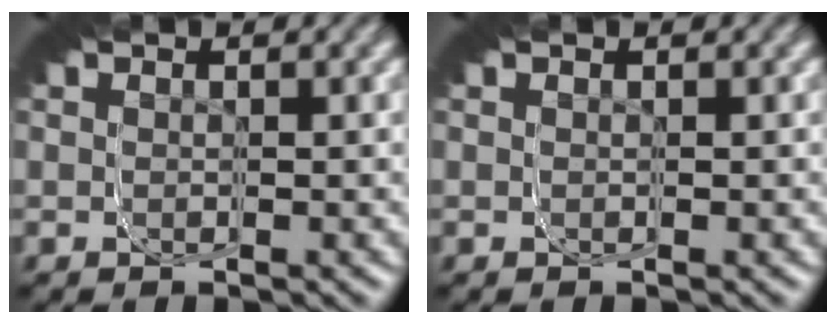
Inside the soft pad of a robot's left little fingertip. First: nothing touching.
{"total": 0.0}